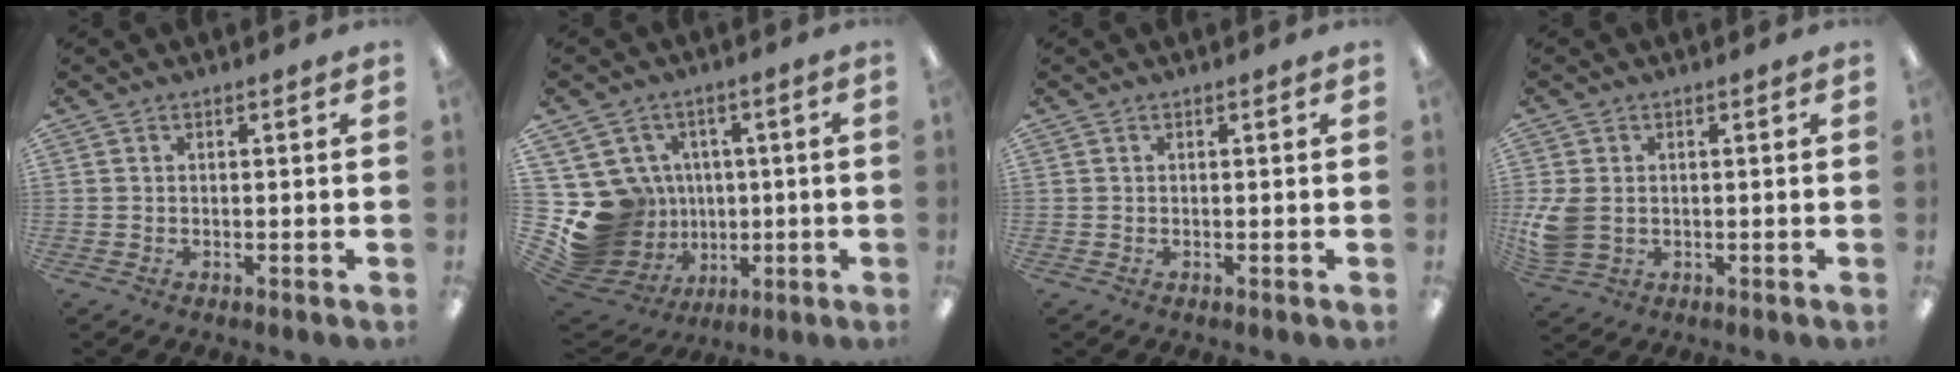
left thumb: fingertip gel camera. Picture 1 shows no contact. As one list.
[{"total": 16.1, "force": [-0.9, 15.2, 5.3], "torque": [-0.133, -0.010, 0.022]}, {"total": 0.0}, {"total": 6.5, "force": [-0.1, 5.1, 4.0], "torque": [-0.089, 0.002, -0.001]}]